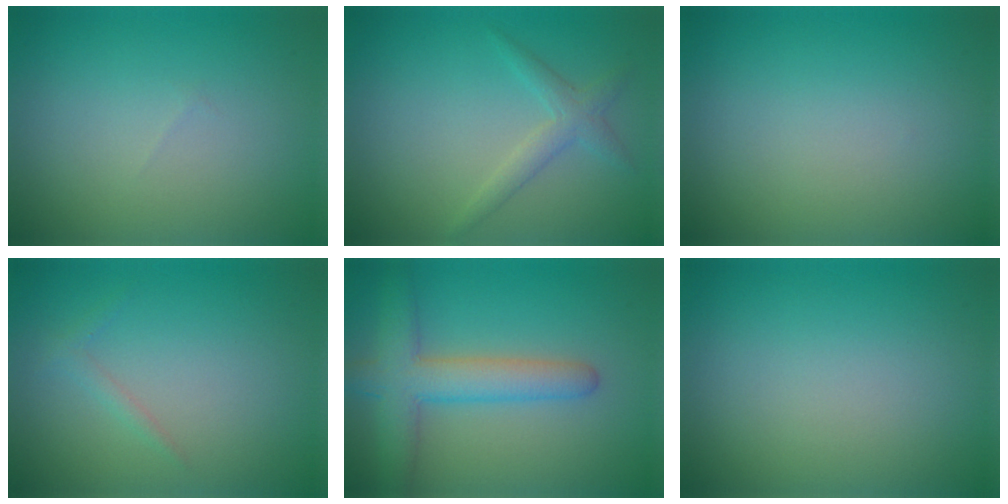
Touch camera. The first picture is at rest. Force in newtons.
{"total": 2.0, "press": 2.0, "slide": 0.1}
{"total": 0.0}
{"total": 0.9, "press": 0.9, "slide": 0.0}
{"total": 5.5, "press": 5.5, "slide": 0.4}
{"total": 0.0}